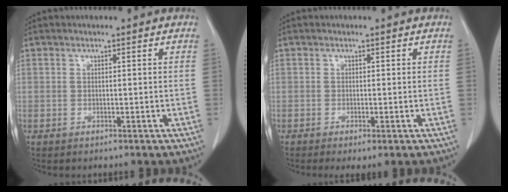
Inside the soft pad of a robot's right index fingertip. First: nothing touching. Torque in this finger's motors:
{"motor_torque": [0.46, -0.50, 0.16, 0.04]}